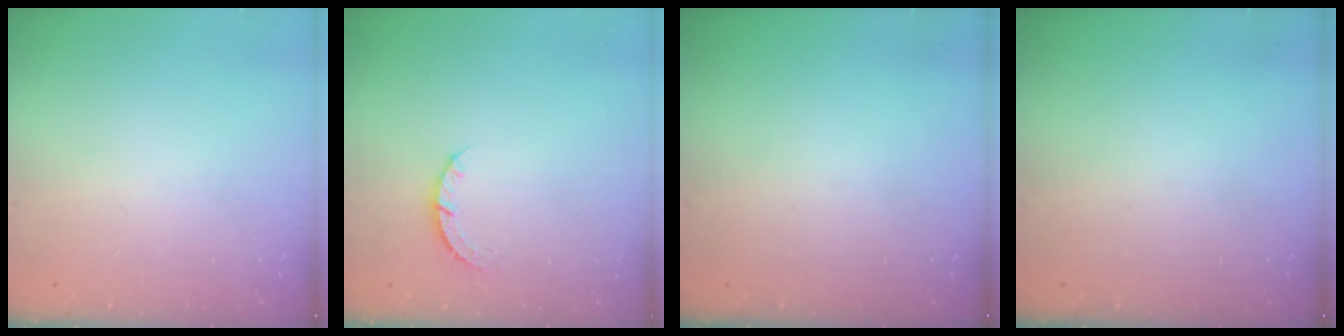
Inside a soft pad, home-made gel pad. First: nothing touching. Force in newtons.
{"total": 3.2, "press": 3.2, "slide": 0.4}
{"total": 0.0}
{"total": 0.0}